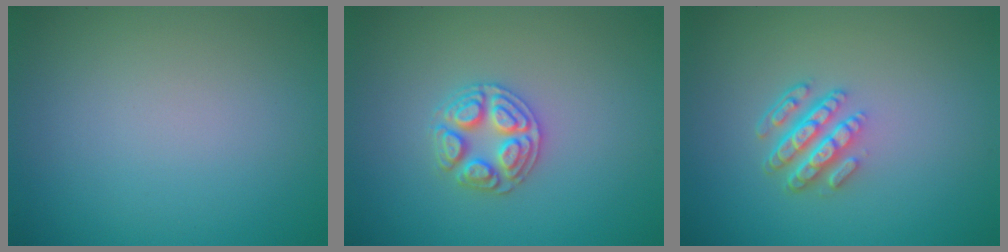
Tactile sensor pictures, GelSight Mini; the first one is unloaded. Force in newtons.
{"total": 3.0, "press": 2.9, "slide": 0.4}
{"total": 4.3, "press": 3.2, "slide": 2.9}